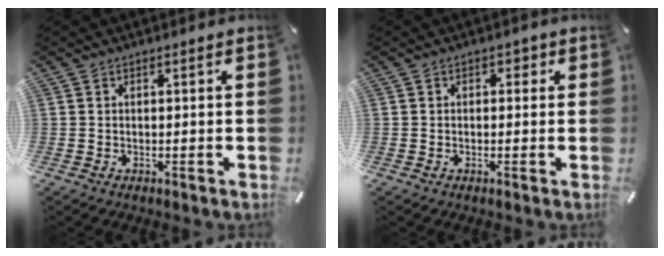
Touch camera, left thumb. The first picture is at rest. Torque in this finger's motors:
{"motor_torque": [-0.06, -0.11, 0.02, 0.09, 0.01]}